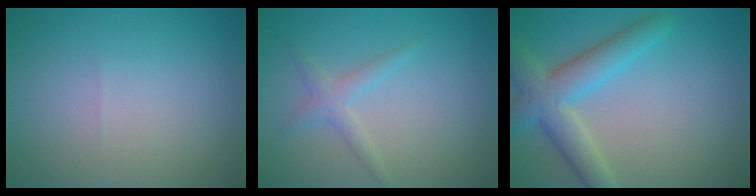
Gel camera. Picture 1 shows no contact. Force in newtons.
{"total": 1.8, "press": 1.8, "slide": 0.1}
{"total": 5.4, "press": 5.3, "slide": 0.7}